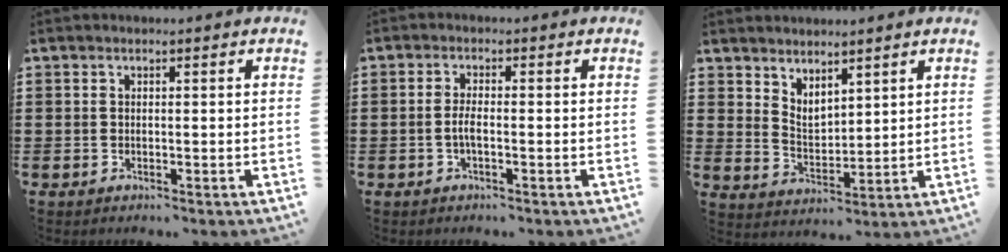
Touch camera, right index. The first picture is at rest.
{"total": 2.4, "force": [-0.7, 0.6, 2.3], "torque": [-0.051, -0.003, -0.015]}
{"total": 3.7, "force": [3.3, 1.5, 0.5], "torque": [-0.022, -0.007, 0.063]}